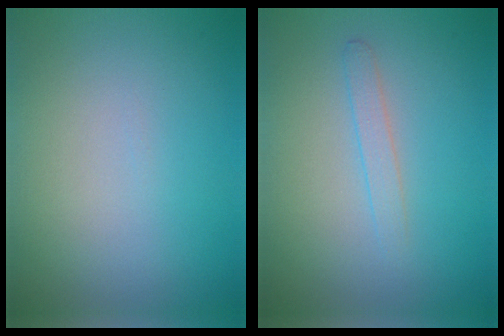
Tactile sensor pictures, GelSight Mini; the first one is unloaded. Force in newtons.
{"total": 1.2, "press": 1.2, "slide": 0.1}